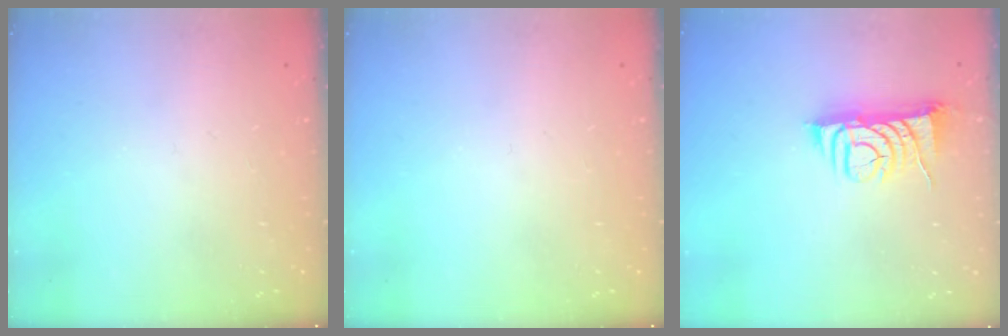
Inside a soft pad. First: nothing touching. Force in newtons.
{"total": 0.0}
{"total": 7.9, "press": 7.8, "slide": 1.2}